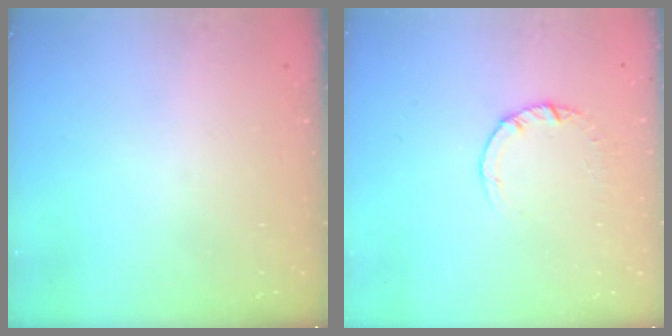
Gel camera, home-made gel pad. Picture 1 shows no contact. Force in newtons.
{"total": 2.5, "press": 2.5, "slide": 0.2}